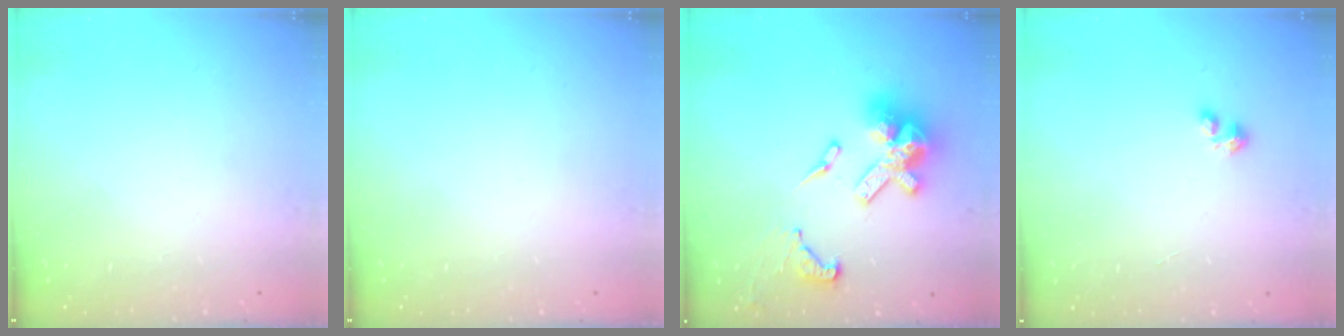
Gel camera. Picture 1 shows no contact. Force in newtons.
{"total": 0.0}
{"total": 17.8, "press": 17.7, "slide": 1.7}
{"total": 1.8, "press": 1.8, "slide": 0.4}